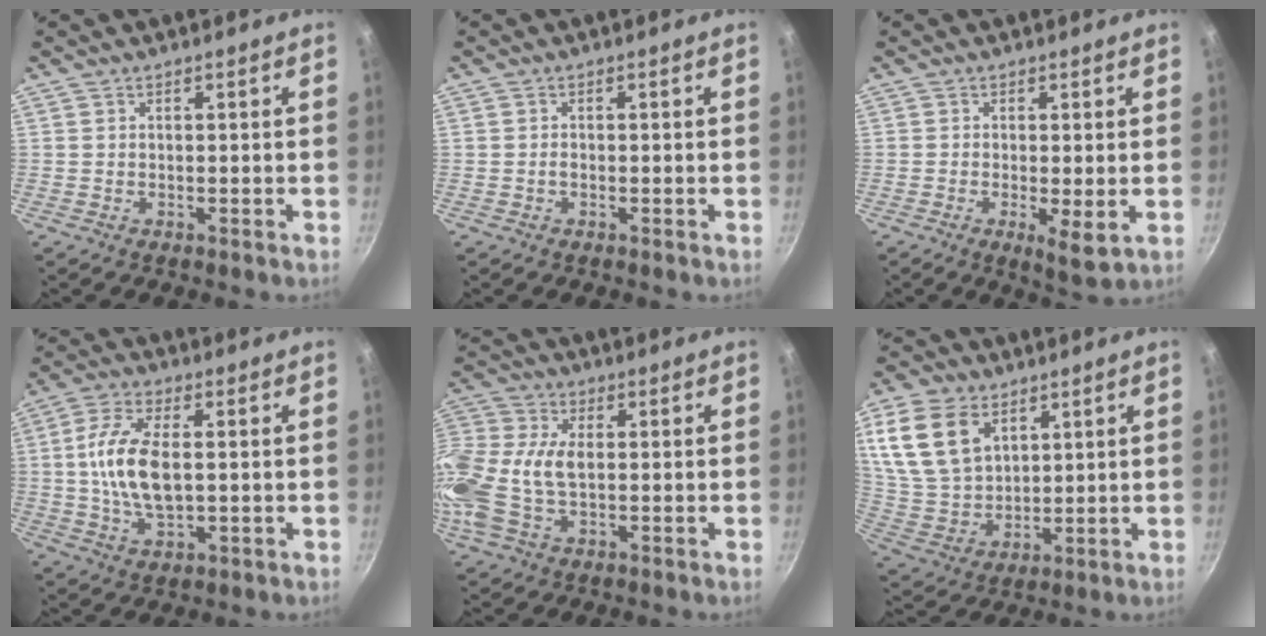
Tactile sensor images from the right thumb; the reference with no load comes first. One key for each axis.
{"total": 0.6, "fx": -0.3, "fy": 0.3, "fz": 0.4, "tx": -0.007, "ty": 0.003, "tz": -0.008}
{"total": 4.9, "fx": -0.9, "fy": 1.2, "fz": 4.6, "tx": -0.075, "ty": -0.015, "tz": -0.010}
{"total": 11.7, "fx": 0.5, "fy": 5.7, "fz": 10.2, "tx": -0.200, "ty": 0.008, "tz": 0.007}
{"total": 16.7, "fx": -0.5, "fy": 10.3, "fz": 13.2, "tx": -0.299, "ty": 0.016, "tz": -0.023}
{"total": 16.8, "fx": 7.0, "fy": 11.4, "fz": 10.2, "tx": -0.185, "ty": -0.022, "tz": 0.149}